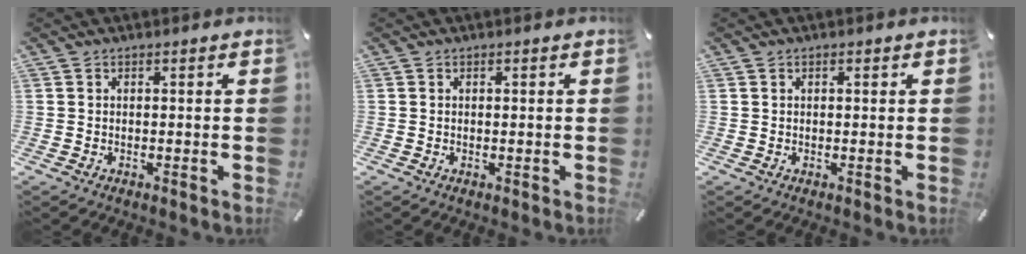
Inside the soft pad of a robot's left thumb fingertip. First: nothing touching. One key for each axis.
{"total": 0.5, "fx": 0.0, "fy": 0.2, "fz": 0.5, "tx": -0.009, "ty": 0.000, "tz": 0.001}
{"total": 0.7, "fx": 0.2, "fy": 0.5, "fz": 0.4, "tx": -0.007, "ty": 0.003, "tz": 0.003}